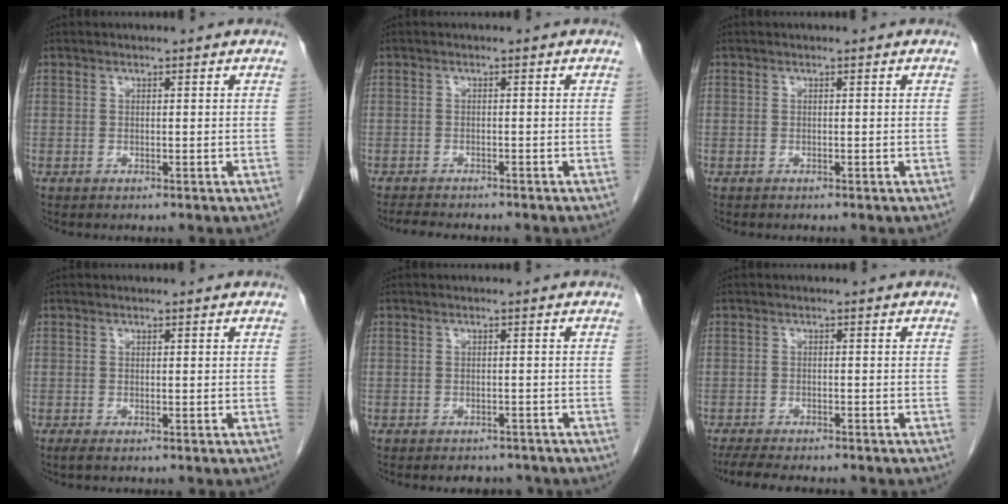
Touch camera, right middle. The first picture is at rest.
{"total": 4.9, "force": [-4.4, 0.9, 2.0], "torque": [-0.034, -0.012, -0.066]}
{"total": 0.0}
{"total": 0.6, "force": [-0.5, 0.0, 0.5], "torque": [-0.014, -0.005, -0.007]}
{"total": 3.9, "force": [-3.5, 1.6, 0.6], "torque": [-0.004, 0.001, -0.042]}
{"total": 8.1, "force": [-6.9, 1.6, 4.0], "torque": [-0.064, -0.013, -0.100]}